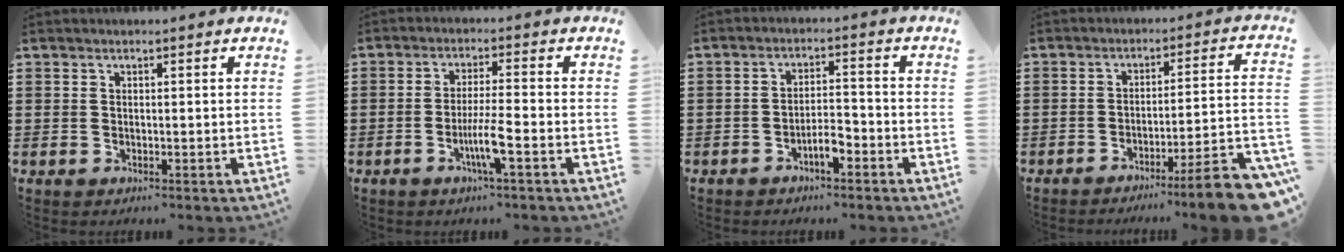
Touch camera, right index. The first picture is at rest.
{"total": 5.3, "force": [-2.3, 0.1, 4.8], "torque": [-0.094, -0.015, -0.042]}
{"total": 4.0, "force": [-2.4, 1.3, 2.9], "torque": [-0.058, 0.005, -0.048]}
{"total": 8.9, "force": [-6.4, 0.0, 6.2], "torque": [-0.091, 0.000, -0.120]}